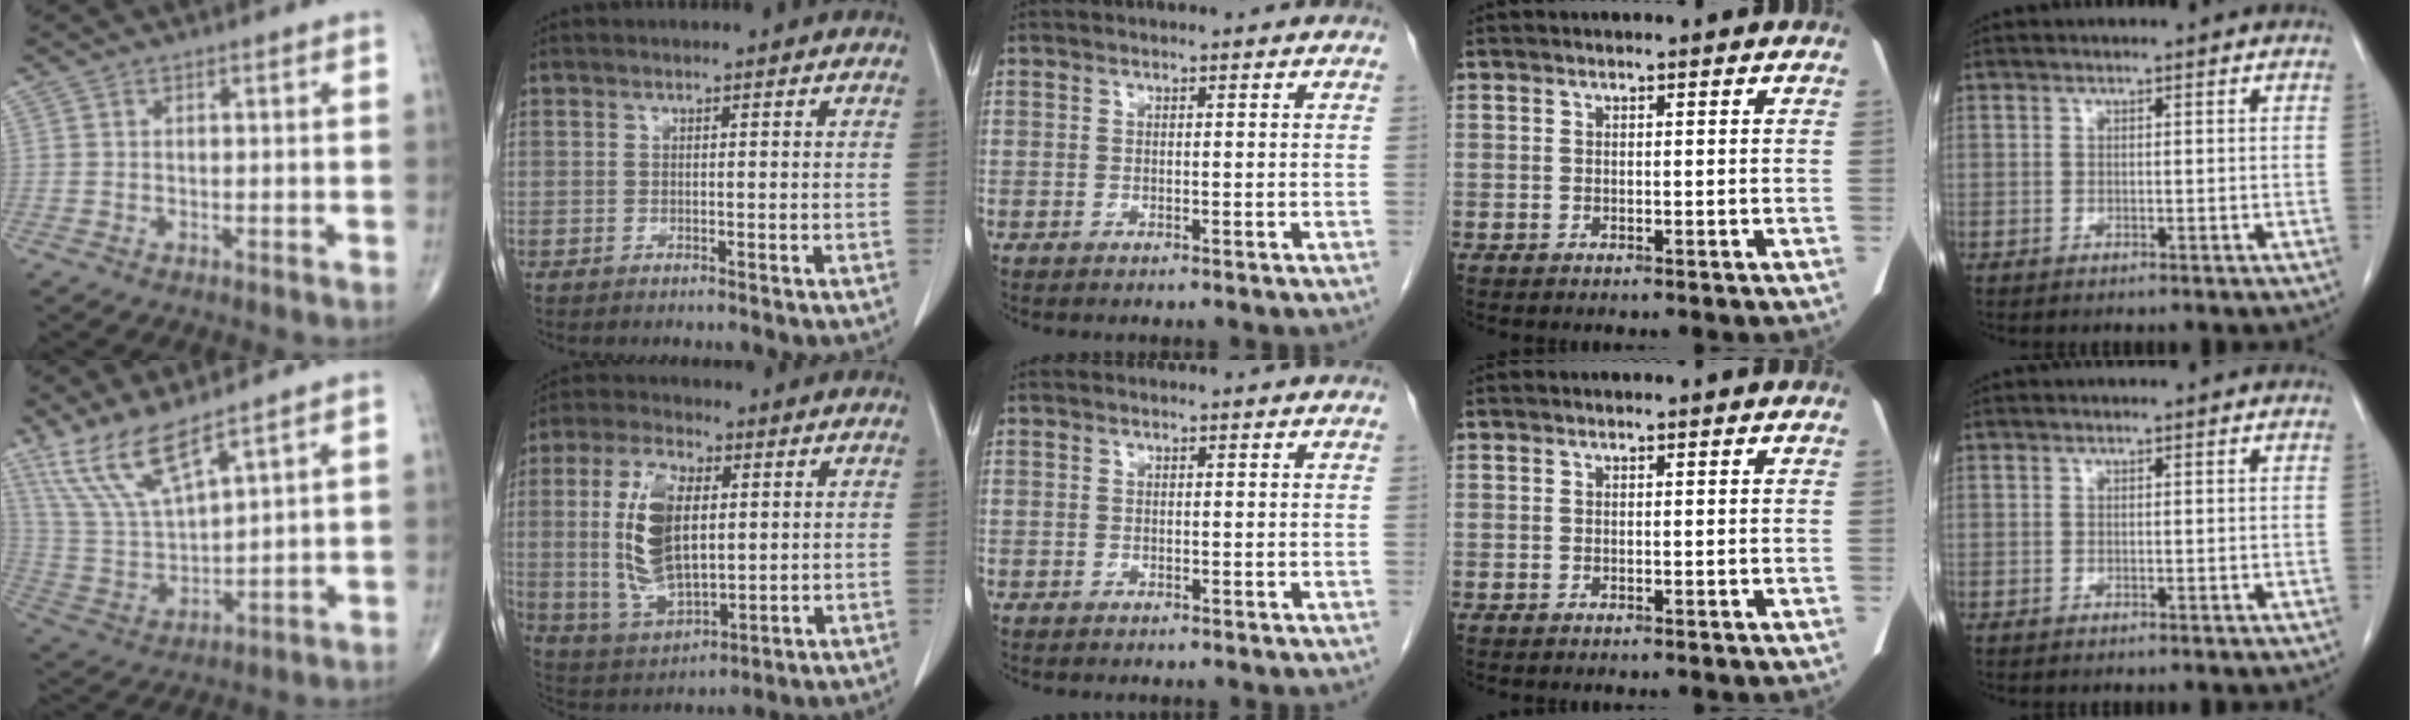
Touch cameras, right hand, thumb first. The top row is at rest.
{"thumb": {"total": 11.7, "force": [8.5, 2.6, 7.7], "torque": [-0.157, -0.044, 0.189]}, "index": {"total": 13.4, "force": [1.4, 5.9, 11.9], "torque": [-0.253, 0.004, 0.035]}, "middle": {"total": 0.6, "force": [-0.4, 0.4, 0.0], "torque": [-0.008, 0.002, -0.009]}}